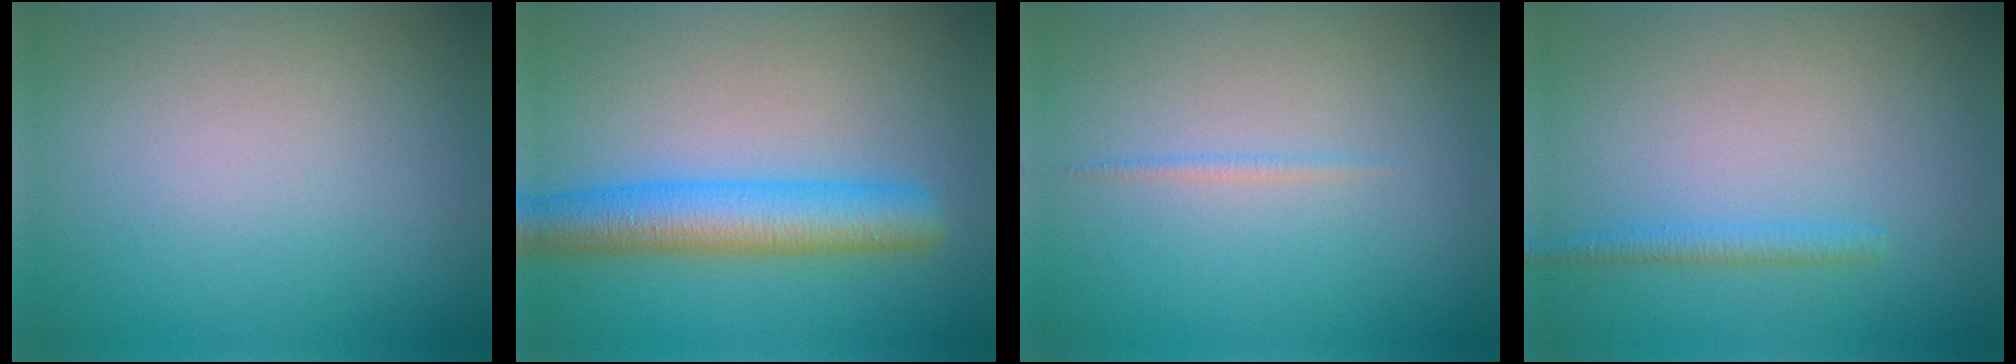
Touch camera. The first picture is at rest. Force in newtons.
{"total": 5.9, "press": 5.9, "slide": 0.2}
{"total": 0.6, "press": 0.6, "slide": 0.1}
{"total": 1.3, "press": 1.3, "slide": 0.1}